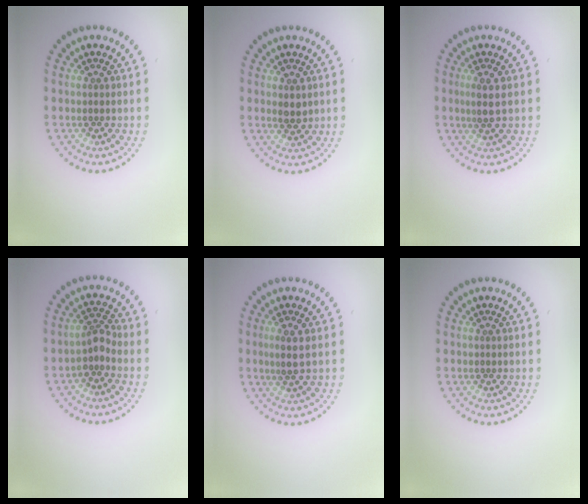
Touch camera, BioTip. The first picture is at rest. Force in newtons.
{"total": 1.3, "press": 1.3, "slide": 0.3}
{"total": 2.0, "press": 1.7, "slide": 1.0}
{"total": 1.9, "press": 1.4, "slide": 1.3}
{"total": 2.0, "press": 1.7, "slide": 1.0}
{"total": 0.0}